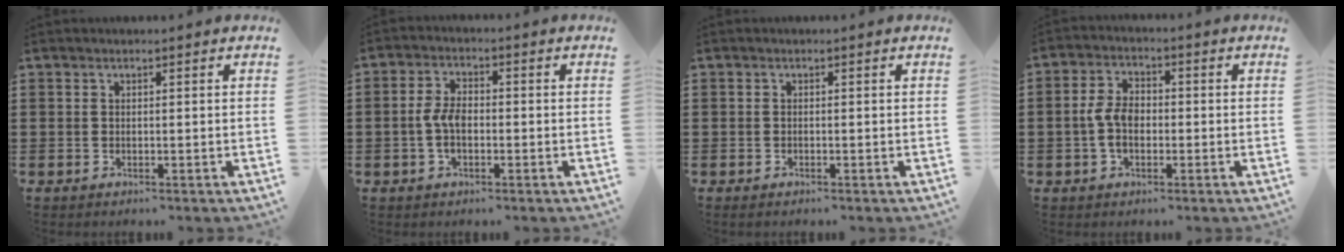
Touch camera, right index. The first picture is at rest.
{"total": 4.2, "force": [-0.8, 2.0, 3.6], "torque": [-0.088, -0.004, -0.020]}
{"total": 0.0}
{"total": 5.2, "force": [-0.8, 2.9, 4.2], "torque": [-0.107, -0.006, -0.021]}